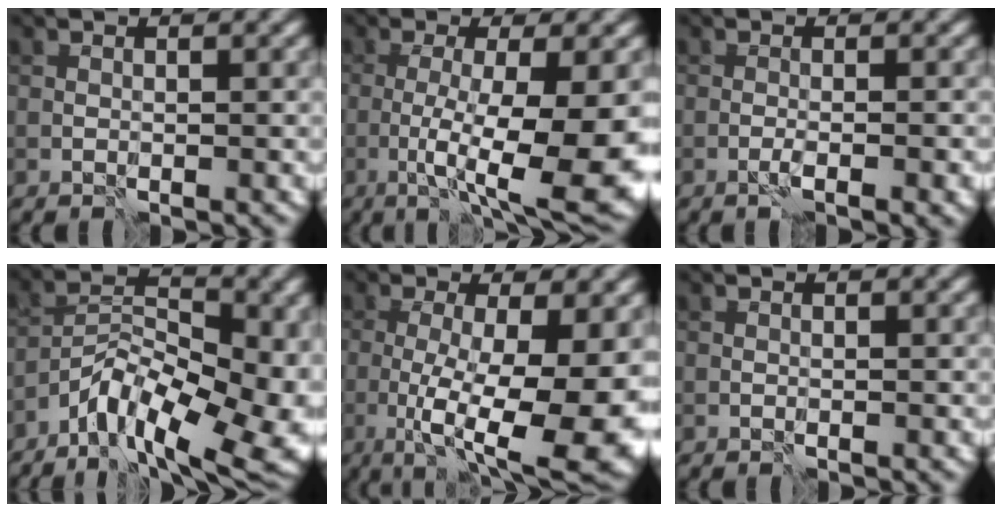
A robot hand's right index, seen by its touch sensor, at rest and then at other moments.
{"total": 11.0, "force": [-2.7, 2.3, 10.5], "torque": [-0.160, -0.012, -0.035]}
{"total": 2.4, "force": [-0.9, 0.5, 2.2], "torque": [-0.028, 0.006, -0.022]}
{"total": 12.3, "force": [-6.5, 5.7, 8.8], "torque": [-0.139, -0.003, -0.107]}
{"total": 12.6, "force": [-1.8, 3.6, 12.0], "torque": [-0.161, -0.011, -0.022]}
{"total": 0.0}